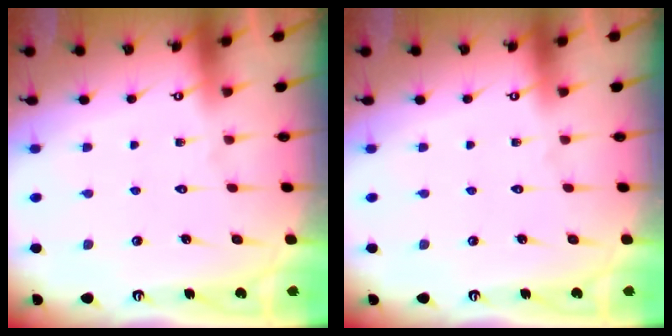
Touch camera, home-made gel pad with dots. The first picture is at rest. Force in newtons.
{"total": 0.0}